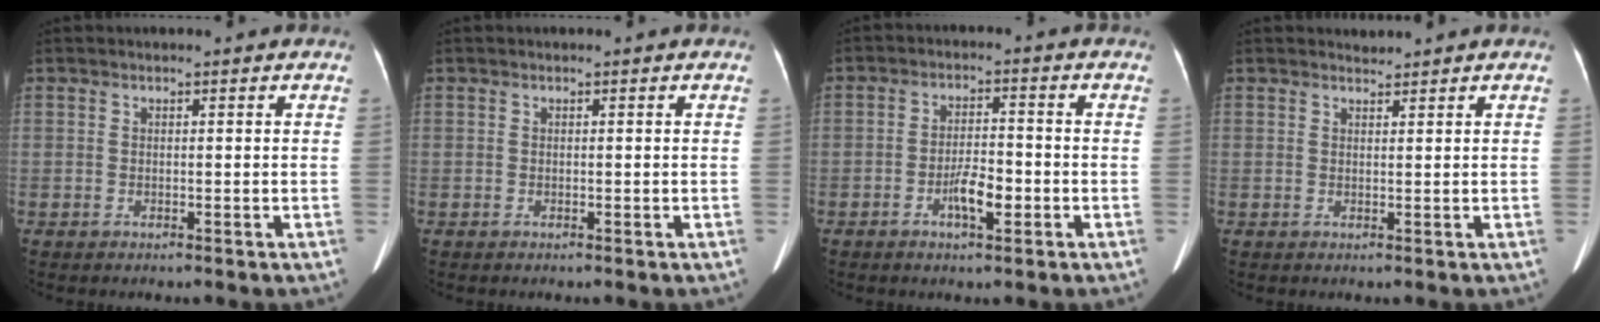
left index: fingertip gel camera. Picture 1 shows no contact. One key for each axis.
{"total": 0.0}
{"total": 4.8, "fx": -2.0, "fy": 1.4, "fz": 4.1, "tx": -0.079, "ty": 0.003, "tz": -0.033}
{"total": 0.9, "fx": 0.8, "fy": -0.1, "fz": -0.3, "tx": -0.007, "ty": -0.002, "tz": 0.015}